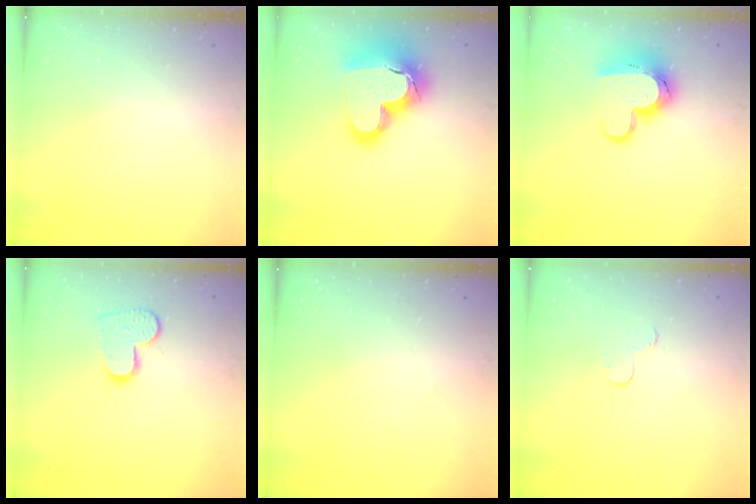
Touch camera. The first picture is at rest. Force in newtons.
{"total": 22.8, "press": 22.6, "slide": 2.2}
{"total": 13.6, "press": 13.5, "slide": 1.3}
{"total": 10.8, "press": 10.7, "slide": 0.9}
{"total": 0.0}
{"total": 4.8, "press": 4.8, "slide": 0.5}